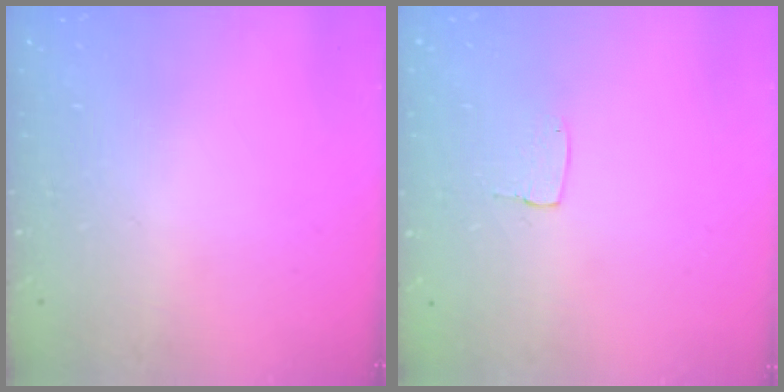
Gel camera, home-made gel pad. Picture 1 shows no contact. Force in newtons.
{"total": 3.5, "press": 3.5, "slide": 0.1}